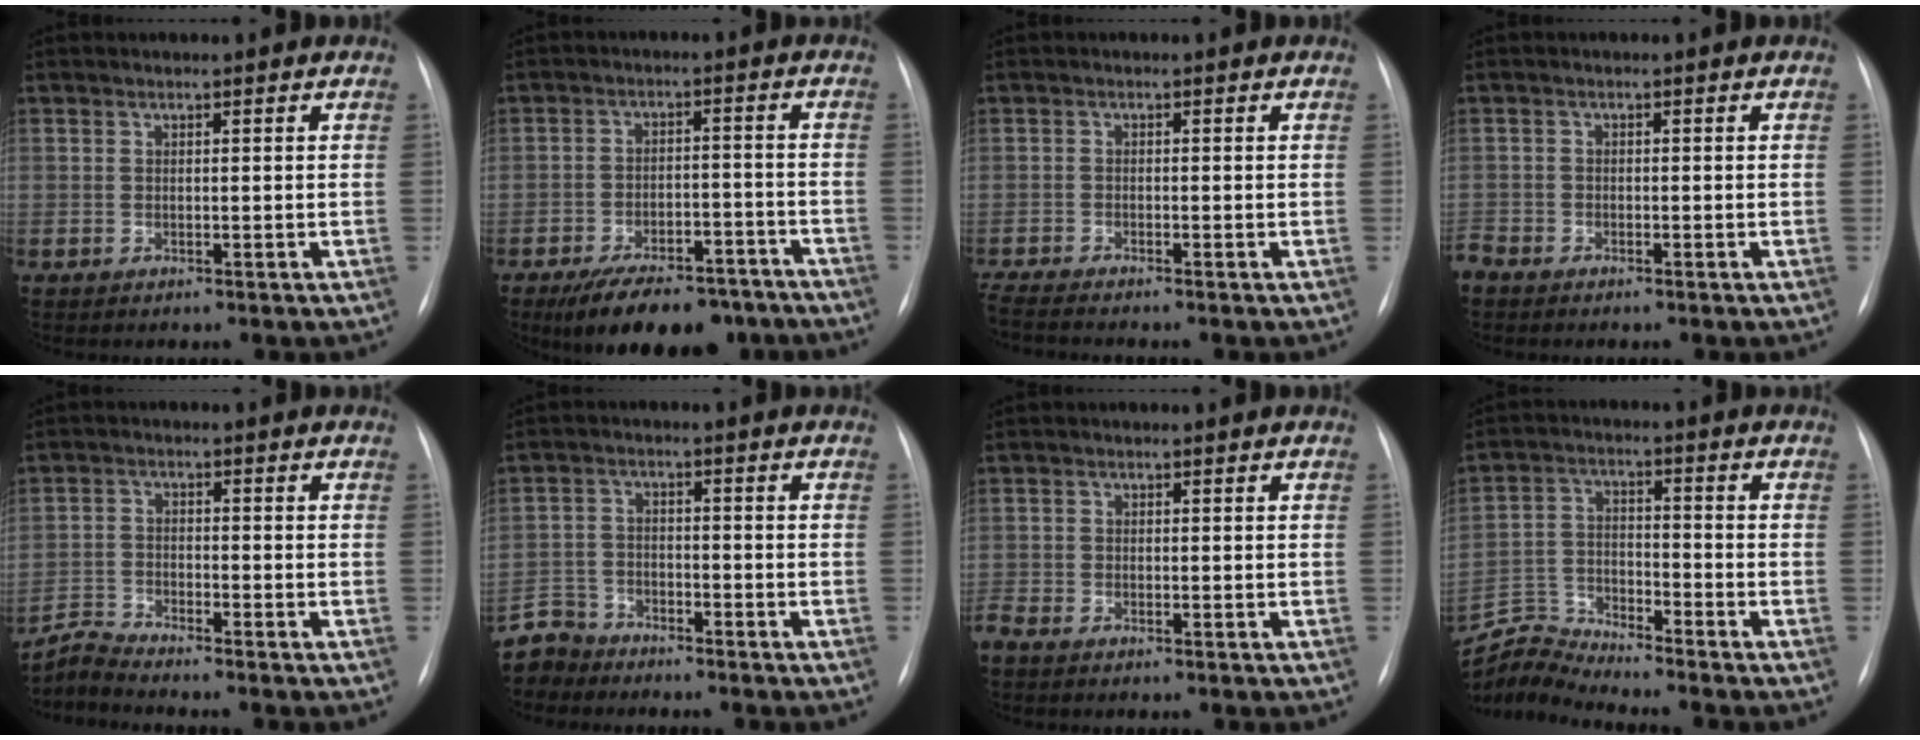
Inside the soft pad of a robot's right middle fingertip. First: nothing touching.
{"total": 14.1, "force": [-10.9, 5.8, 6.7], "torque": [-0.092, 0.013, -0.157]}
{"total": 4.8, "force": [-4.4, -0.6, 1.9], "torque": [-0.031, -0.016, -0.076]}
{"total": 2.6, "force": [-2.3, 1.1, 0.4], "torque": [-0.007, -0.001, -0.043]}
{"total": 4.0, "force": [-3.8, -1.3, -0.6], "torque": [0.003, -0.017, -0.074]}
{"total": 5.4, "force": [-5.1, 1.8, -0.8], "torque": [0.022, -0.002, -0.103]}
{"total": 2.0, "force": [-1.7, 0.5, 0.8], "torque": [-0.022, -0.004, -0.033]}
{"total": 7.2, "force": [-6.9, -1.5, -1.1], "torque": [0.009, 0.005, -0.132]}